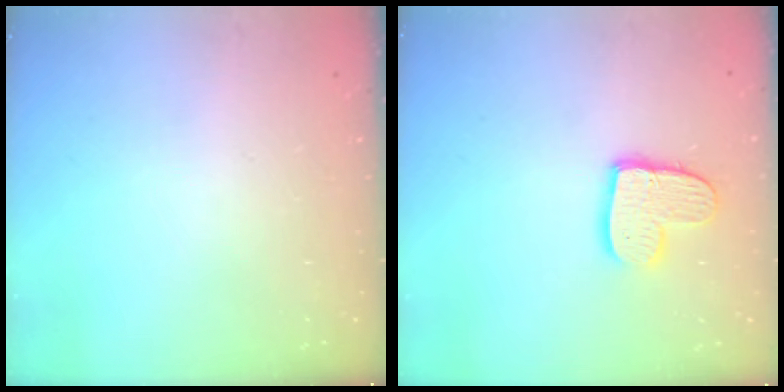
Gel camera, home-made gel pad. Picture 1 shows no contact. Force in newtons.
{"total": 10.6, "press": 10.6, "slide": 0.8}